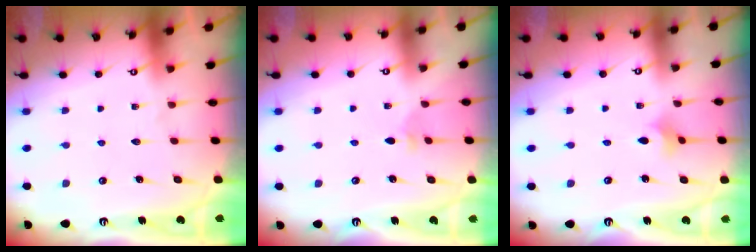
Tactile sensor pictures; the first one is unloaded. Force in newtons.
{"total": 2.2, "press": 2.2, "slide": 0.6}
{"total": 2.4, "press": 2.3, "slide": 0.4}